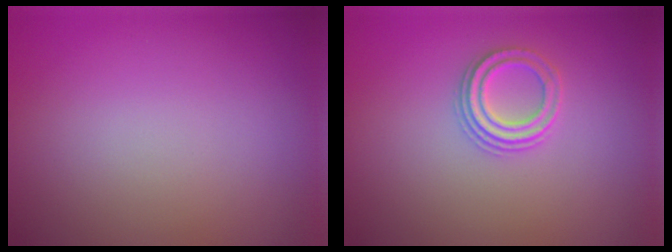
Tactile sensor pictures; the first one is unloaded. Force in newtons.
{"total": 2.4, "press": 2.2, "slide": 0.8}